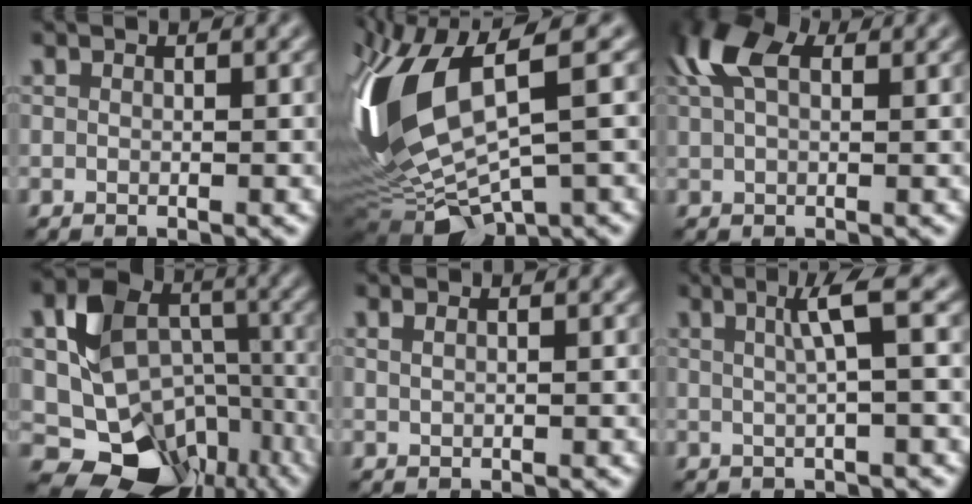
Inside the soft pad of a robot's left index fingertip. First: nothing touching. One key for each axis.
{"total": 13.6, "fx": 0.7, "fy": 6.1, "fz": 12.1, "tx": -0.279, "ty": -0.006, "tz": 0.031}
{"total": 5.8, "fx": 2.6, "fy": 3.2, "fz": 4.1, "tx": -0.099, "ty": 0.018, "tz": 0.042}
{"total": 12.5, "fx": -3.6, "fy": 10.0, "fz": 6.7, "tx": -0.113, "ty": -0.023, "tz": -0.049}
{"total": 1.1, "fx": 0.7, "fy": 0.5, "fz": 0.7, "tx": -0.010, "ty": -0.004, "tz": 0.005}
{"total": 3.3, "fx": 0.8, "fy": 0.4, "fz": 3.2, "tx": -0.050, "ty": 0.011, "tz": 0.013}